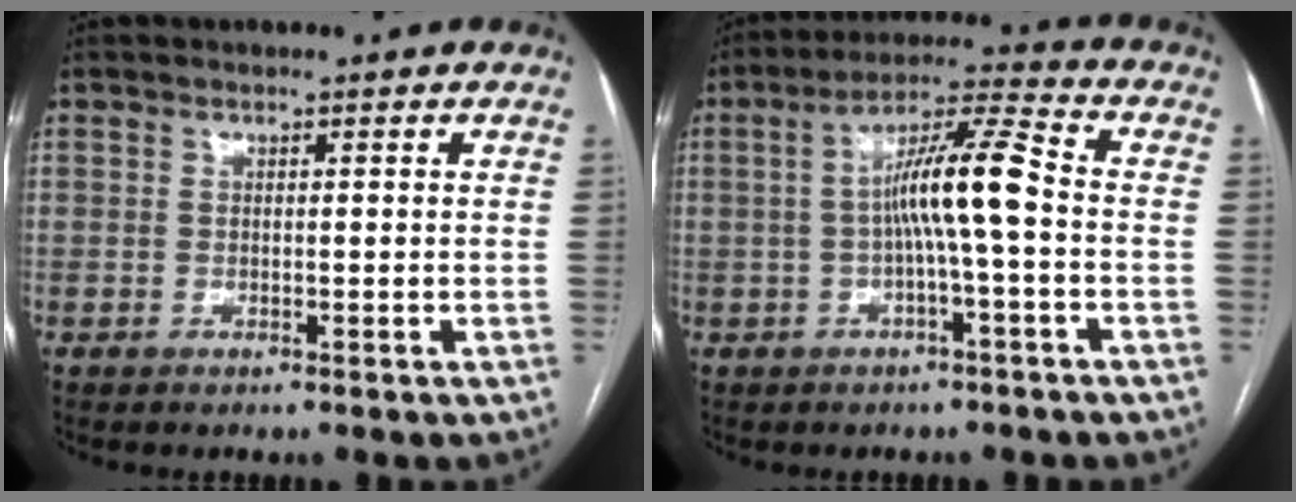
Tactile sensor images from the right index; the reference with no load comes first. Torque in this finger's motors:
{"motor_torque": [1.39, -0.34, 0.74, 0.19]}